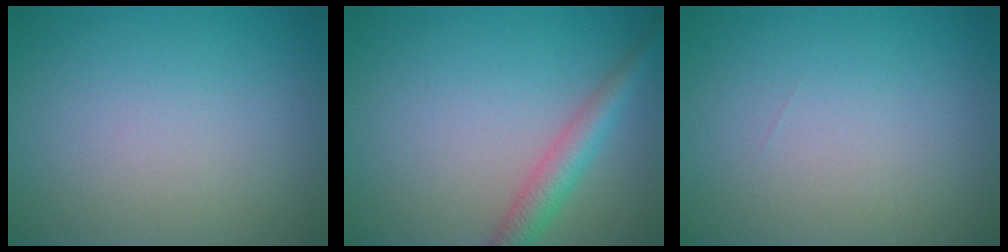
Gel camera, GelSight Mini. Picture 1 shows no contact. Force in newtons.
{"total": 3.1, "press": 3.1, "slide": 0.0}
{"total": 0.0}